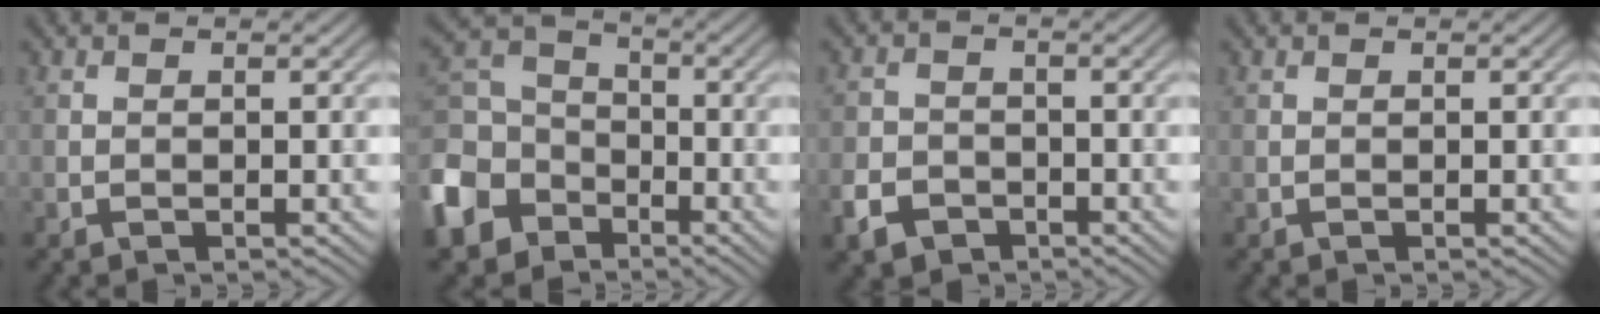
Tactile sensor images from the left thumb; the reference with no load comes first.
{"total": 11.3, "force": [-5.4, 8.5, 5.1], "torque": [-0.158, -0.019, -0.128]}
{"total": 3.8, "force": [-2.3, 2.6, 1.5], "torque": [-0.040, -0.006, -0.051]}
{"total": 0.0}